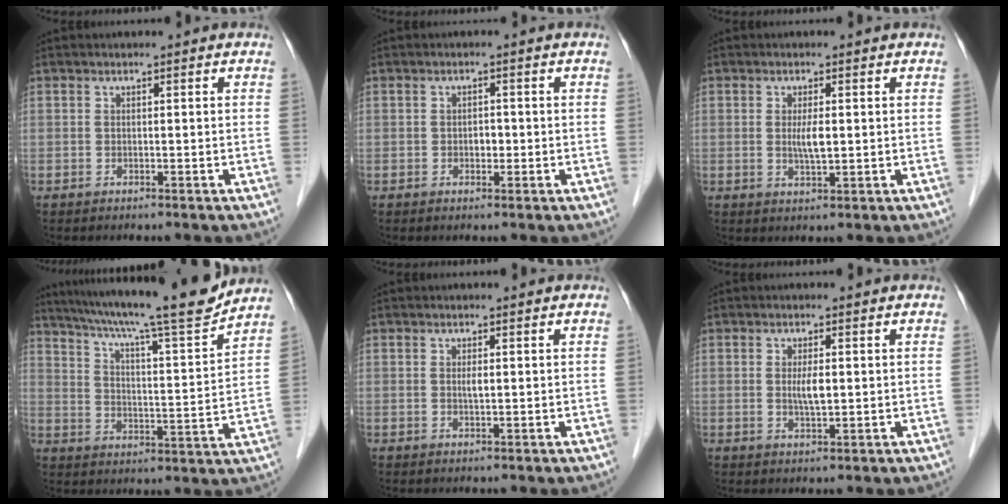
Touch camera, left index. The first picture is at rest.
{"total": 1.4, "force": [-0.3, 1.0, 1.0], "torque": [-0.016, 0.003, -0.004]}
{"total": 2.8, "force": [0.3, 0.5, 2.8], "torque": [-0.055, -0.004, 0.007]}
{"total": 19.1, "force": [16.6, -0.3, 9.4], "torque": [-0.159, -0.013, 0.244]}
{"total": 1.1, "force": [0.3, 0.2, 1.0], "torque": [-0.023, -0.001, 0.005]}
{"total": 2.8, "force": [0.3, 0.6, 2.7], "torque": [-0.052, -0.004, 0.008]}